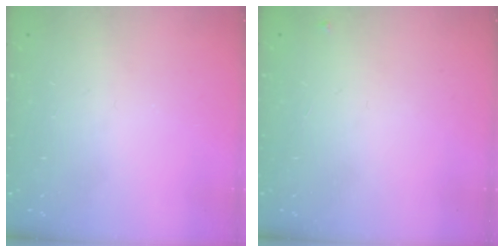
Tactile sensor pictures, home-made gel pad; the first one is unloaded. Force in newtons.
{"total": 3.8, "press": 3.7, "slide": 0.6}